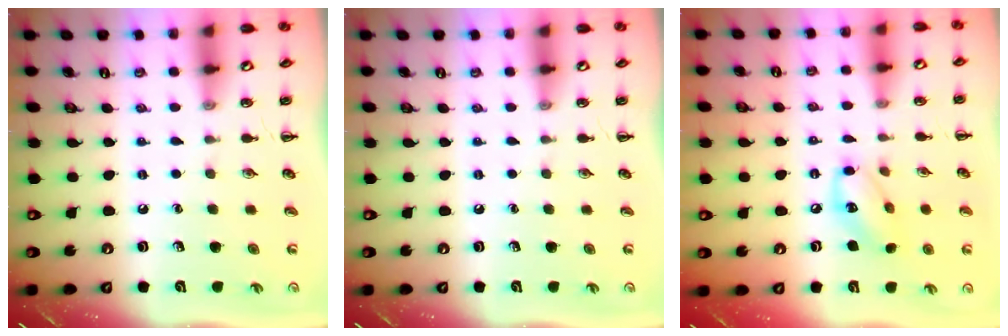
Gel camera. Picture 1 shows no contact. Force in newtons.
{"total": 0.0}
{"total": 11.1, "press": 11.0, "slide": 1.2}